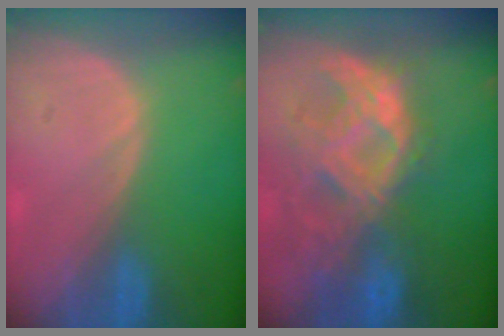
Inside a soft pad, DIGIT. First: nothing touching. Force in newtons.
{"total": 10.5, "press": 9.2, "slide": 5.0}